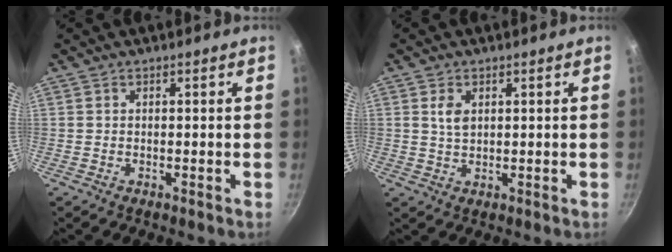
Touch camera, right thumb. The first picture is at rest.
{"total": 3.2, "force": [1.0, 2.1, 2.2], "torque": [-0.036, -0.004, 0.020]}